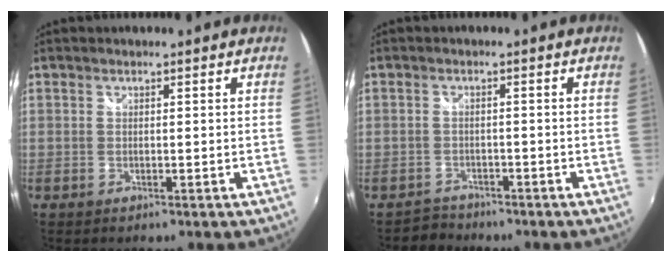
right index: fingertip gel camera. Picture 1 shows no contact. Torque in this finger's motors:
{"motor_torque": [-2.08, 0.01, -0.92, -0.21]}